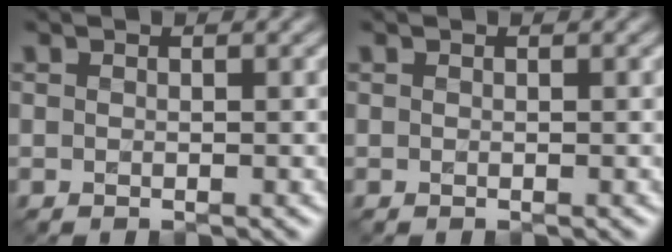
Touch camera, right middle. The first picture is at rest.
{"total": 0.0}